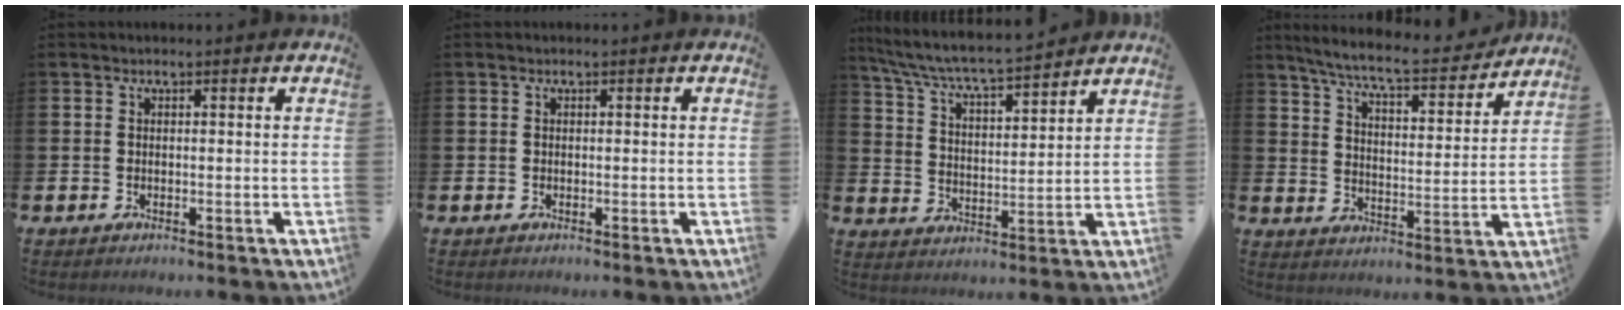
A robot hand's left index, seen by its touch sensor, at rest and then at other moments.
{"total": 0.0}
{"total": 6.3, "force": [5.9, 0.2, 2.0], "torque": [-0.072, -0.045, 0.100]}
{"total": 7.5, "force": [6.8, 0.6, 3.0], "torque": [-0.083, -0.046, 0.114]}